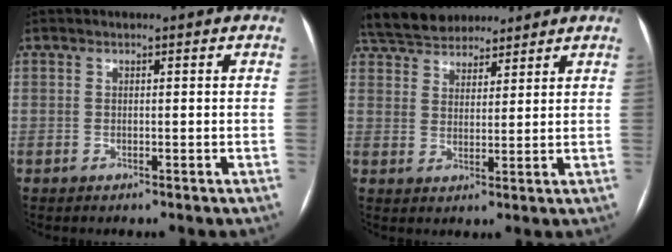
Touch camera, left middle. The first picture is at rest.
{"total": 11.3, "force": [9.9, 4.3, 3.5], "torque": [-0.067, 0.036, 0.168]}